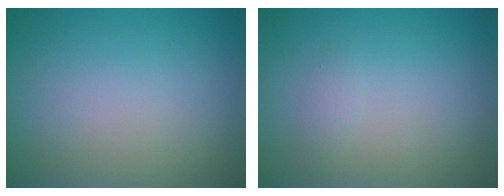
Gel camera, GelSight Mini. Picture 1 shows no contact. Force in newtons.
{"total": 0.8, "press": 0.8, "slide": 0.1}